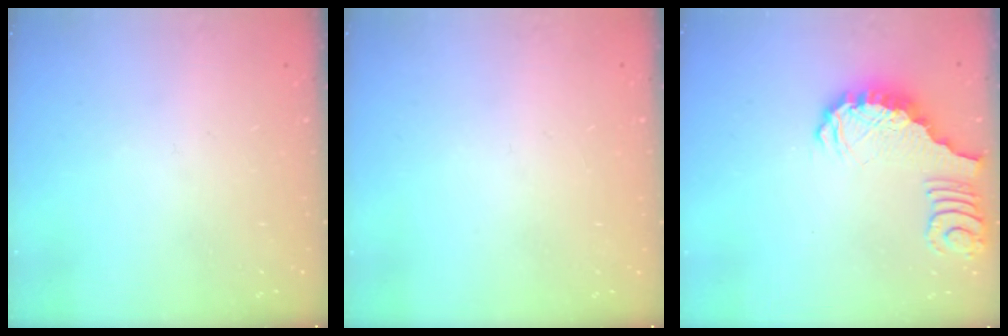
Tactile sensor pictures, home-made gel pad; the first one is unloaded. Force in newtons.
{"total": 0.0}
{"total": 2.7, "press": 2.7, "slide": 0.5}